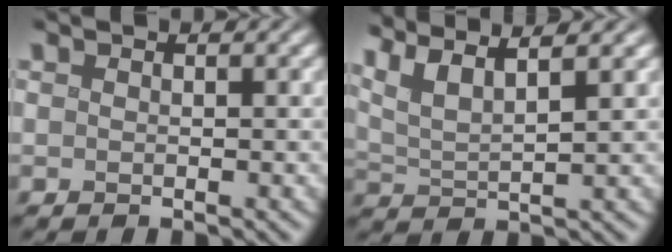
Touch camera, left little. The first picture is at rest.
{"total": 6.5, "force": [4.6, 1.8, 4.2], "torque": [-0.088, 0.023, 0.077]}